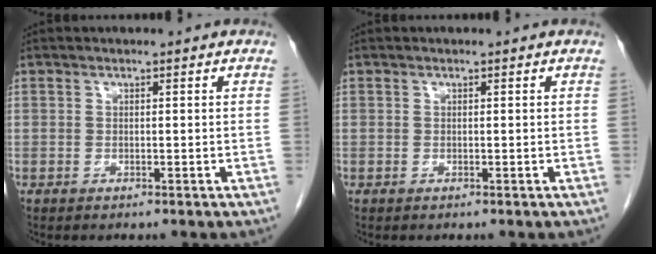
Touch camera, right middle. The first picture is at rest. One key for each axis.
{"total": 0.0}